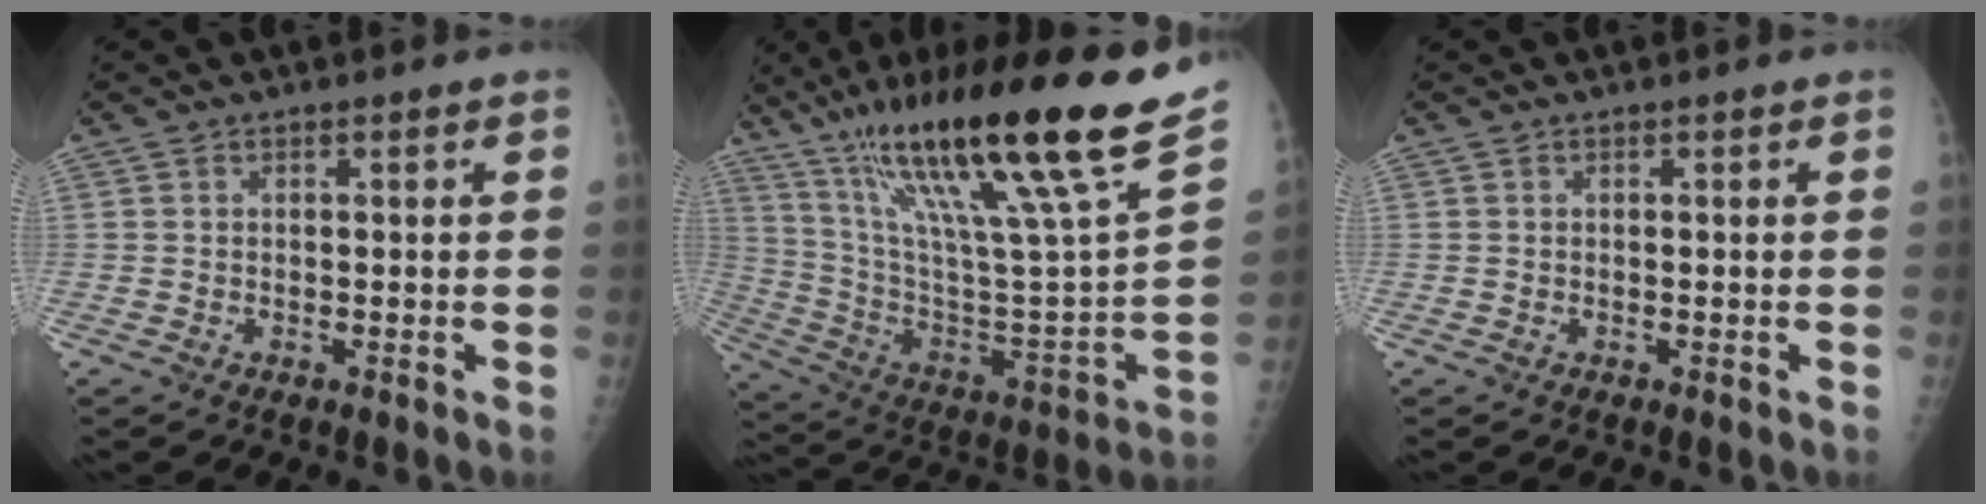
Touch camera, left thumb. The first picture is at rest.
{"total": 33.4, "force": [20.5, 3.8, 26.1], "torque": [-0.421, -0.045, 0.351]}
{"total": 0.0}